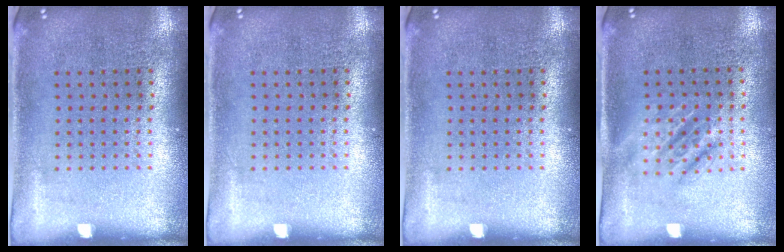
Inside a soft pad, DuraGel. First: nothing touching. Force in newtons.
{"total": 0.0}
{"total": 0.0}
{"total": 1.4, "press": 1.2, "slide": 0.7}